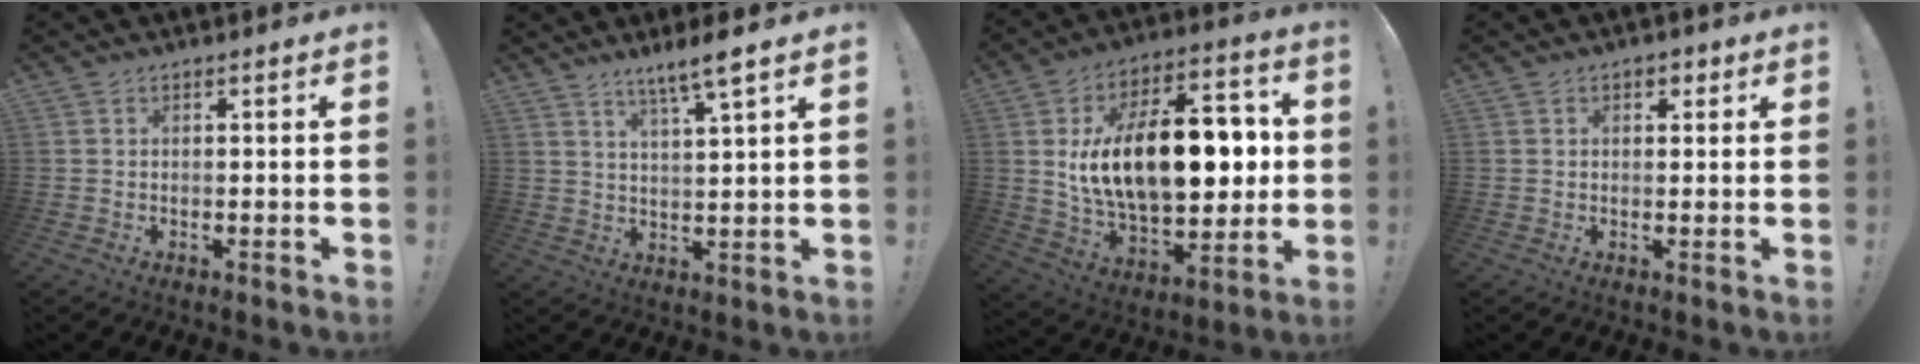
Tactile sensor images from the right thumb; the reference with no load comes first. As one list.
[{"total": 6.8, "force": [4.9, -0.2, 4.7], "torque": [-0.083, -0.027, 0.080]}, {"total": 25.4, "force": [2.4, 13.9, 21.1], "torque": [-0.350, -0.007, 0.047]}, {"total": 2.3, "force": [0.9, 1.7, 1.3], "torque": [-0.011, 0.001, 0.013]}]